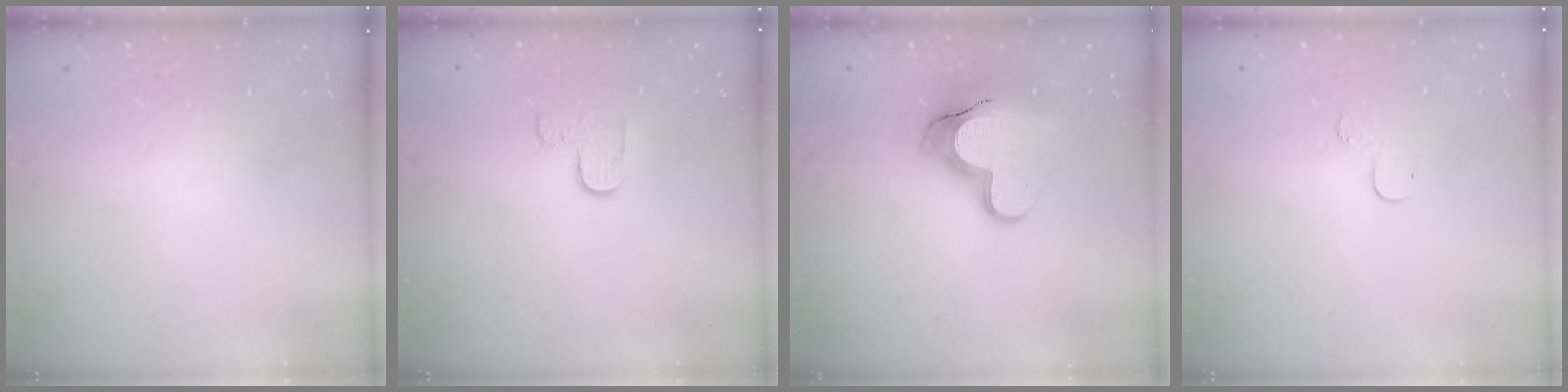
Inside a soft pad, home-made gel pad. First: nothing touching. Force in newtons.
{"total": 3.1, "press": 3.1, "slide": 0.4}
{"total": 14.1, "press": 14.1, "slide": 1.1}
{"total": 4.8, "press": 4.8, "slide": 0.5}